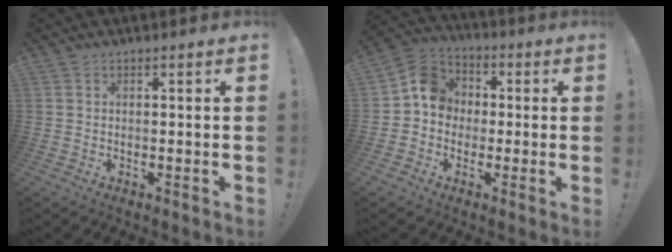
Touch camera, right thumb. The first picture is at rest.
{"total": 10.0, "force": [-0.3, 8.9, 4.5], "torque": [-0.062, 0.023, 0.000]}